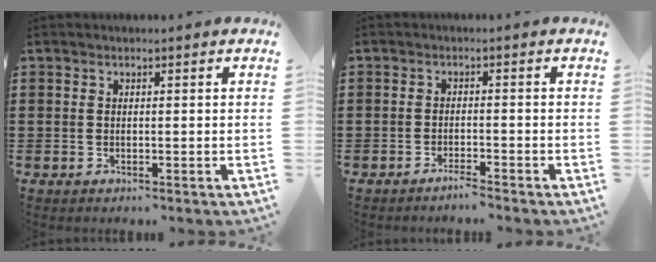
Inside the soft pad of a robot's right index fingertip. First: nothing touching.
{"total": 1.7, "force": [-1.7, 0.0, 0.6], "torque": [-0.012, 0.000, -0.031]}